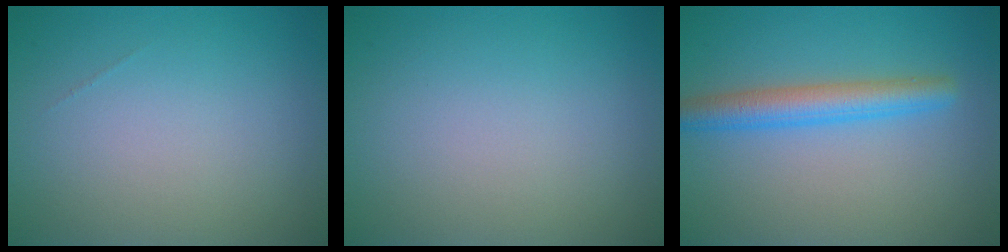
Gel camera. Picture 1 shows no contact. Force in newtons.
{"total": 0.0}
{"total": 3.7, "press": 3.7, "slide": 0.1}